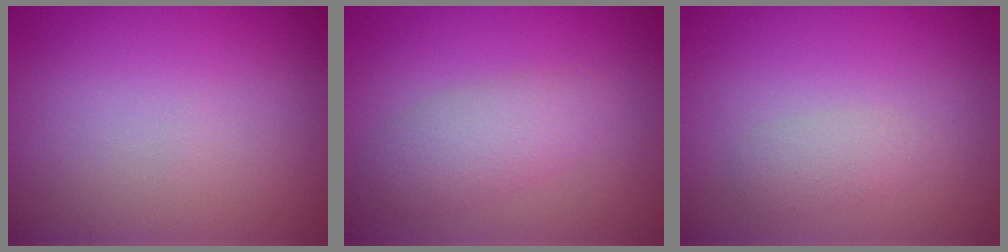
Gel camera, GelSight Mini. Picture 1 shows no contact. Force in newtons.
{"total": 3.0, "press": 3.0, "slide": 0.1}
{"total": 1.5, "press": 1.5, "slide": 0.1}